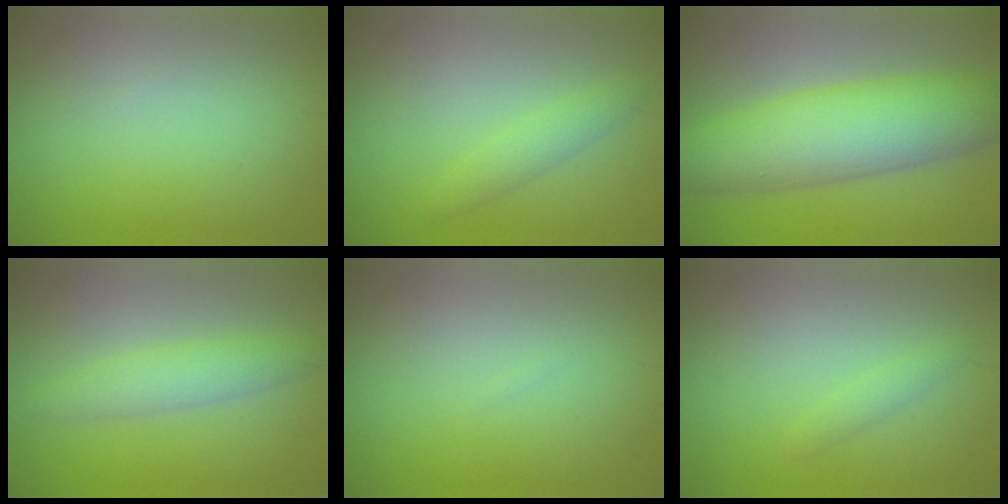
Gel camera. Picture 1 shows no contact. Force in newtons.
{"total": 1.7, "press": 1.7, "slide": 0.1}
{"total": 8.3, "press": 8.2, "slide": 0.4}
{"total": 2.7, "press": 2.7, "slide": 0.0}
{"total": 0.0}
{"total": 1.0, "press": 1.0, "slide": 0.0}